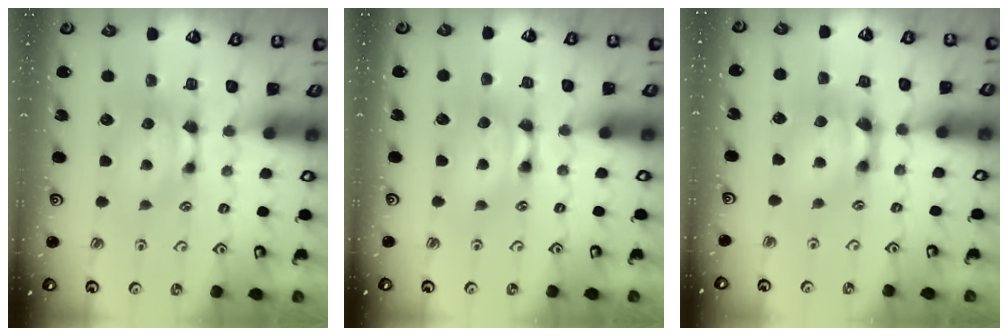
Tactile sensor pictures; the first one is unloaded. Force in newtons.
{"total": 2.2, "press": 2.2, "slide": 0.1}
{"total": 2.4, "press": 1.6, "slide": 1.8}